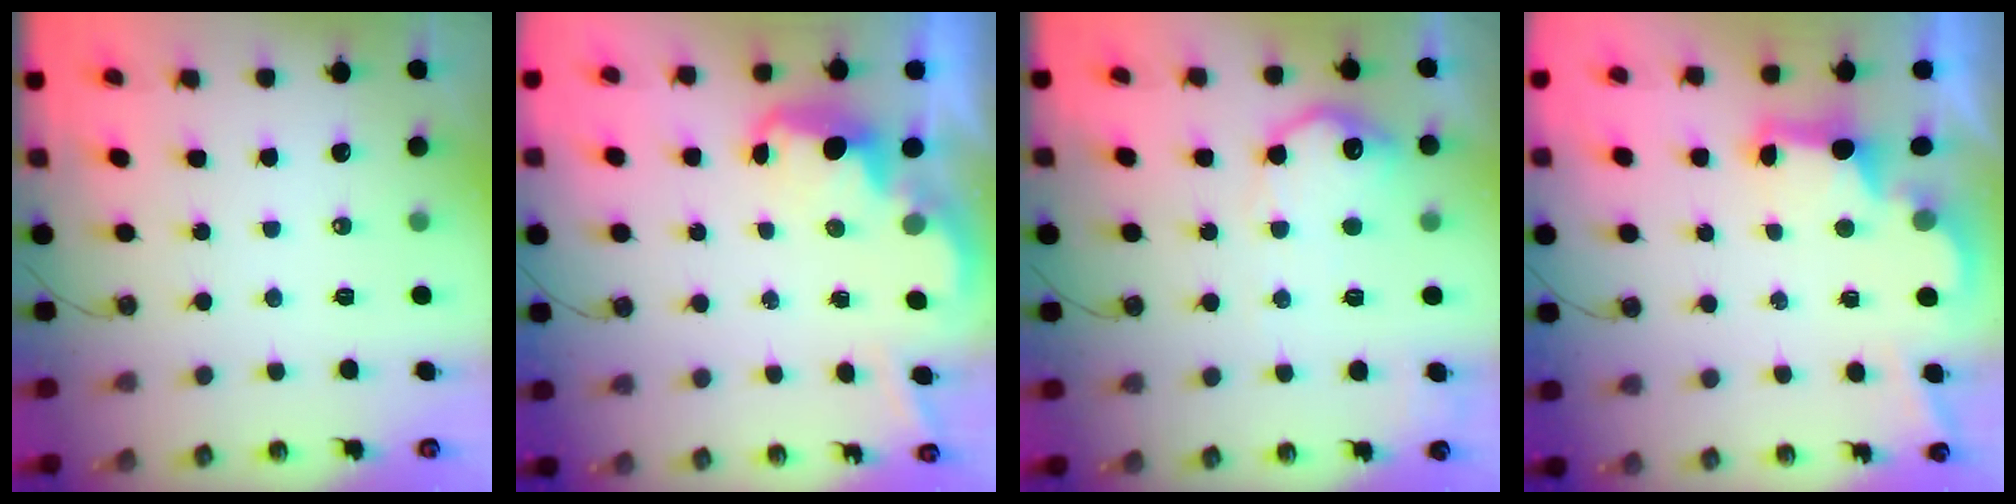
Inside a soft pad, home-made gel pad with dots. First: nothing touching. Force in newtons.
{"total": 2.9, "press": 2.8, "slide": 0.6}
{"total": 12.9, "press": 12.9, "slide": 0.7}
{"total": 2.8, "press": 2.7, "slide": 0.9}